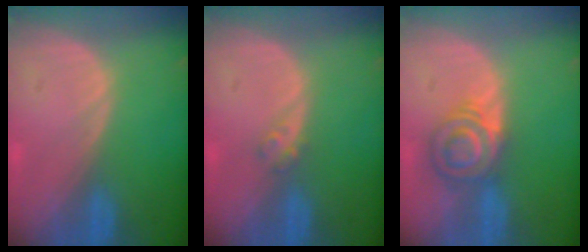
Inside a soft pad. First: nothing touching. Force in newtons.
{"total": 1.6, "press": 1.4, "slide": 0.8}
{"total": 5.9, "press": 5.9, "slide": 0.8}